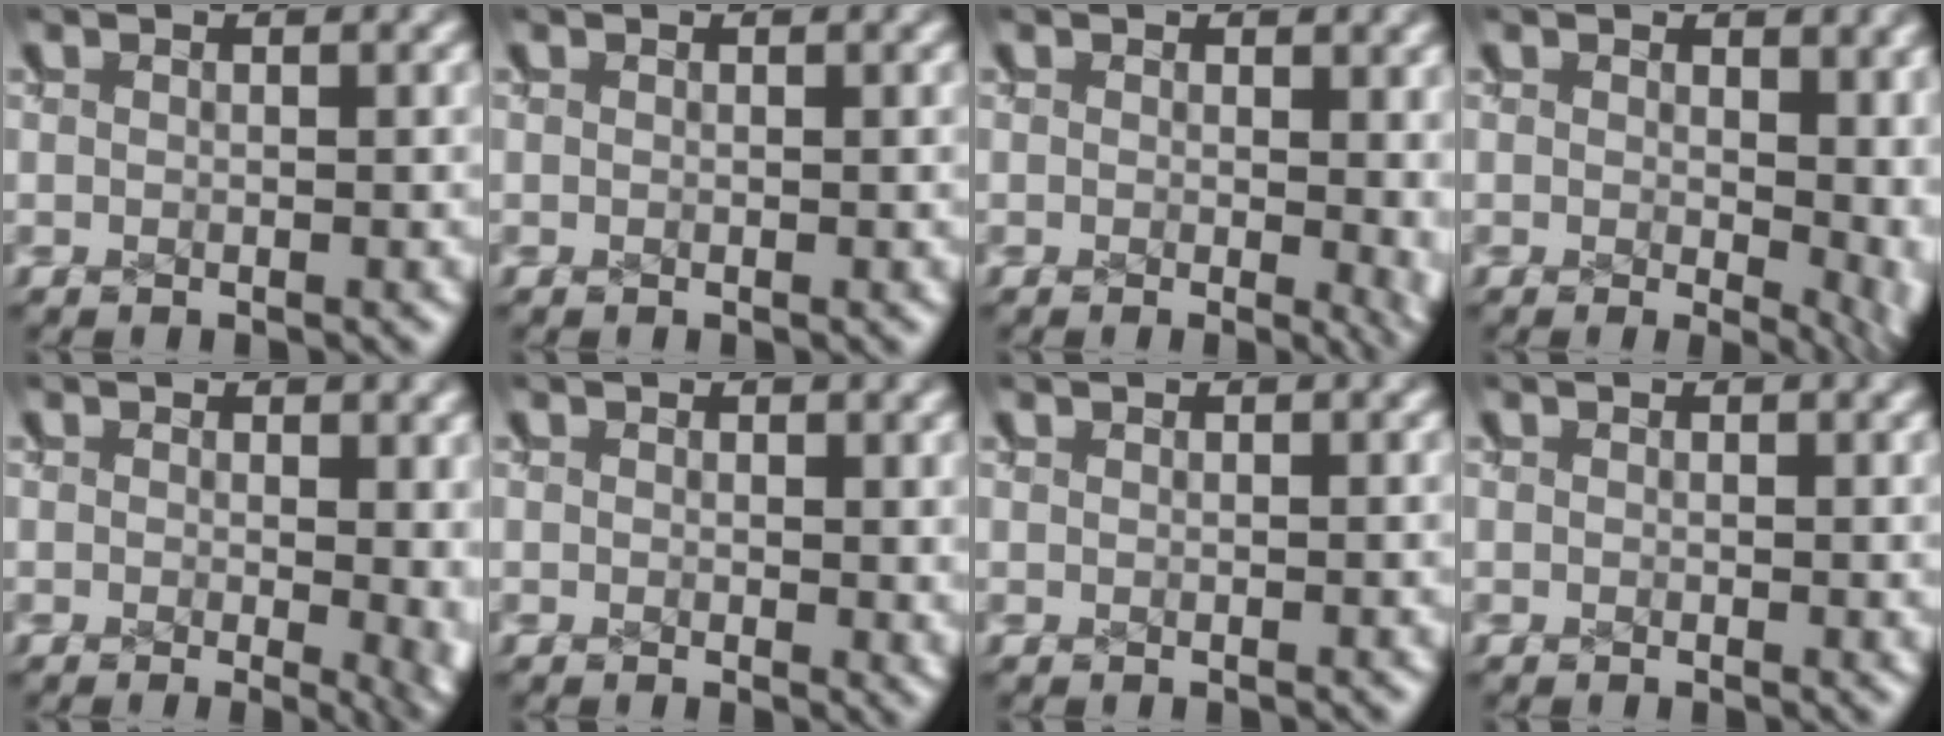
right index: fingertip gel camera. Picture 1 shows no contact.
{"total": 0.0}
{"total": 1.8, "force": [0.3, 0.6, 1.6], "torque": [-0.018, -0.010, 0.007]}
{"total": 2.8, "force": [0.3, 1.4, 2.5], "torque": [-0.036, -0.020, 0.013]}
{"total": 2.6, "force": [0.1, 1.0, 2.4], "torque": [-0.023, -0.015, 0.006]}
{"total": 0.8, "force": [0.4, 0.3, 0.6], "torque": [-0.009, -0.007, 0.008]}
{"total": 0.0}
{"total": 0.0}